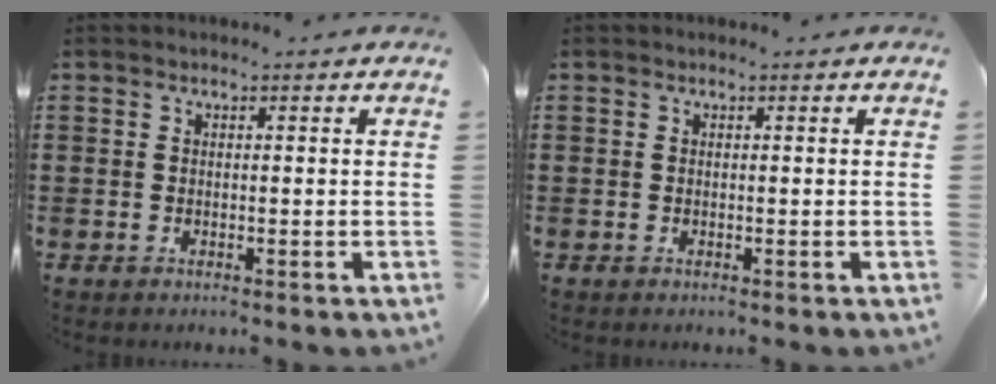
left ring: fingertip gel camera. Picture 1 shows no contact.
{"total": 0.0}